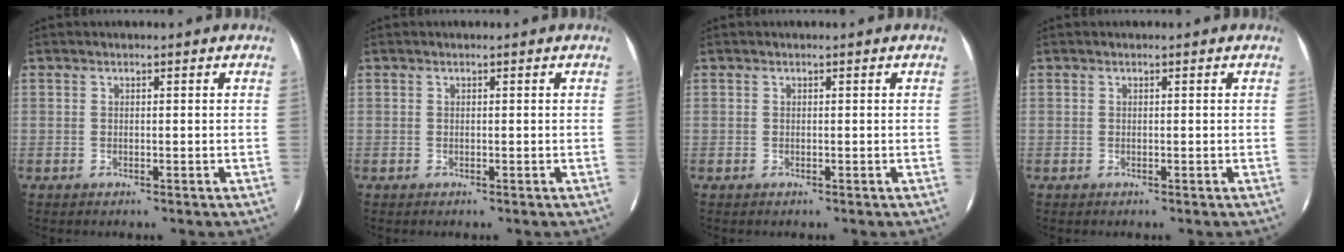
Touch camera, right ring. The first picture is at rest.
{"total": 0.0}
{"total": 0.0}
{"total": 0.0}